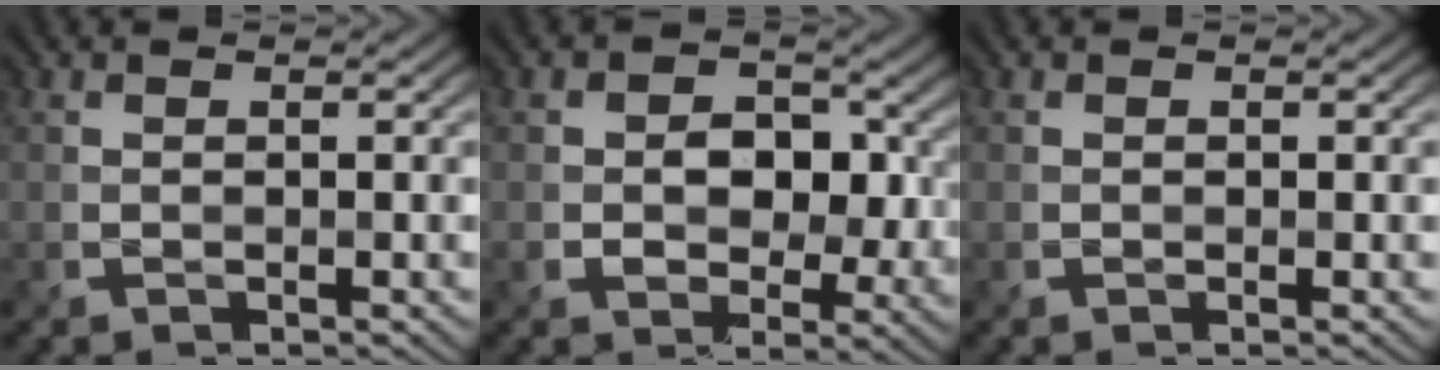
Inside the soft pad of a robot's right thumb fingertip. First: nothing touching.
{"total": 6.8, "force": [0.5, 5.4, 4.1], "torque": [-0.064, -0.010, 0.002]}
{"total": 0.0}